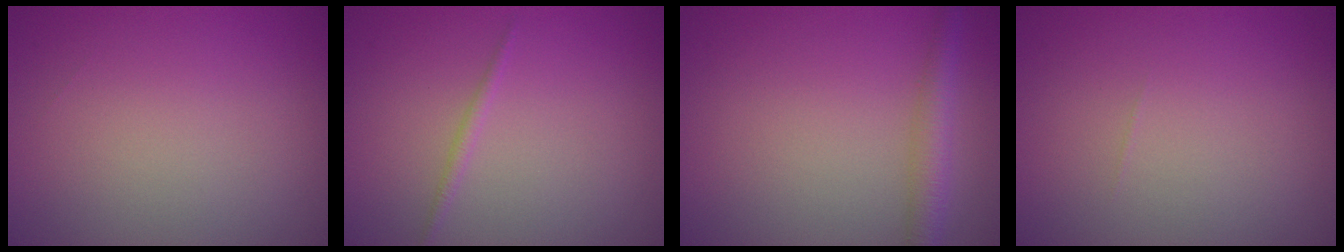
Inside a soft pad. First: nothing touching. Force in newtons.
{"total": 0.8, "press": 0.8, "slide": 0.0}
{"total": 2.8, "press": 2.8, "slide": 0.1}
{"total": 0.0}